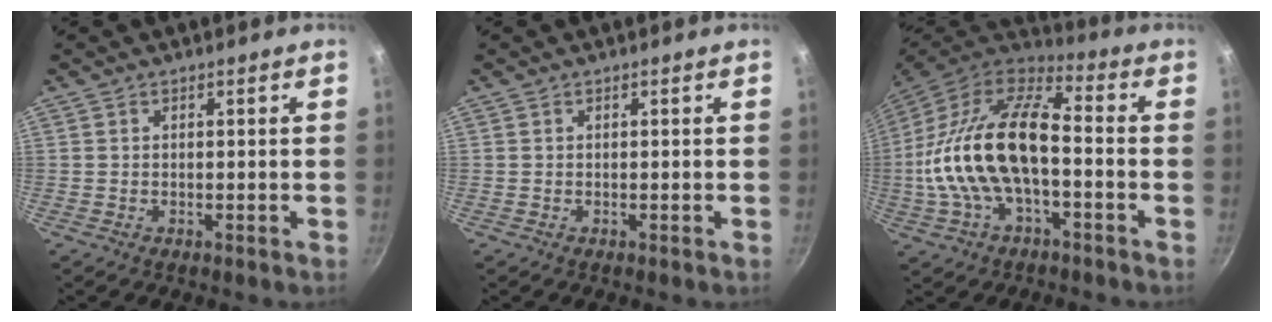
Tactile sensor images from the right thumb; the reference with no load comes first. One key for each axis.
{"total": 0.0}
{"total": 21.4, "fx": -2.5, "fy": 10.5, "fz": 18.5, "tx": -0.344, "ty": 0.038, "tz": -0.058}